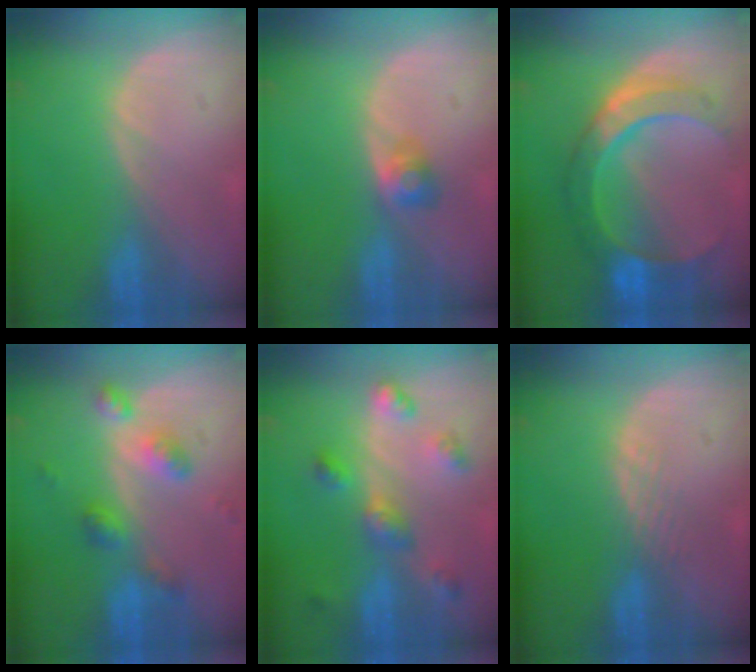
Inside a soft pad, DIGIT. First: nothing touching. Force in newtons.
{"total": 2.6, "press": 2.4, "slide": 0.9}
{"total": 9.5, "press": 9.5, "slide": 0.9}
{"total": 6.2, "press": 5.4, "slide": 3.0}
{"total": 6.4, "press": 5.7, "slide": 2.8}
{"total": 1.6, "press": 1.6, "slide": 0.1}